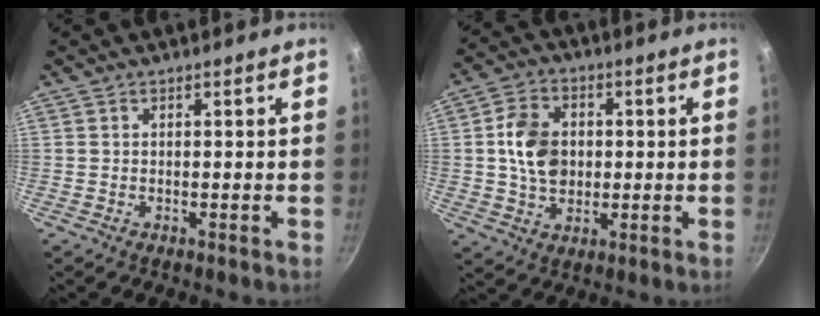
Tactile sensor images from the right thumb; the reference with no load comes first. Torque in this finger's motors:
{"motor_torque": [0.09, 0.12, 0.06, -0.05, 0.10]}